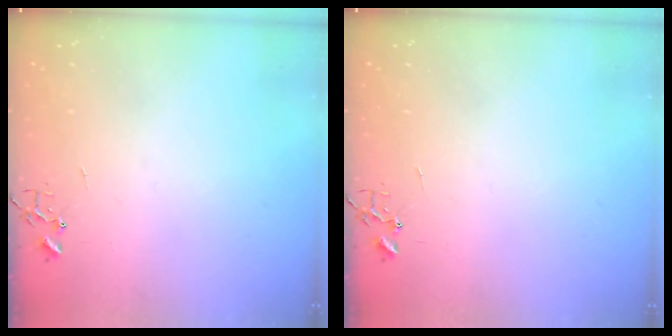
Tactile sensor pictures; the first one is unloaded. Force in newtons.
{"total": 0.0}